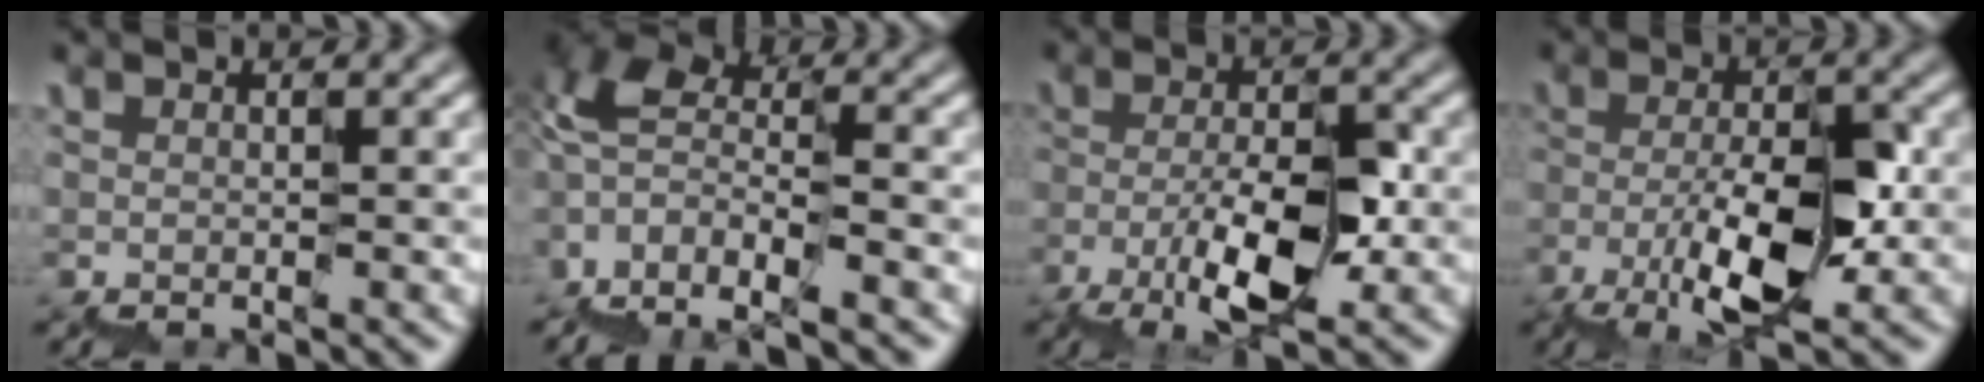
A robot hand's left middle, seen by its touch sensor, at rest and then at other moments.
{"total": 7.0, "force": [-3.6, 3.8, 4.6], "torque": [-0.078, 0.017, -0.079]}
{"total": 5.2, "force": [-2.1, 1.7, 4.4], "torque": [-0.079, 0.006, -0.038]}
{"total": 5.9, "force": [-1.9, 1.9, 5.2], "torque": [-0.093, 0.007, -0.036]}